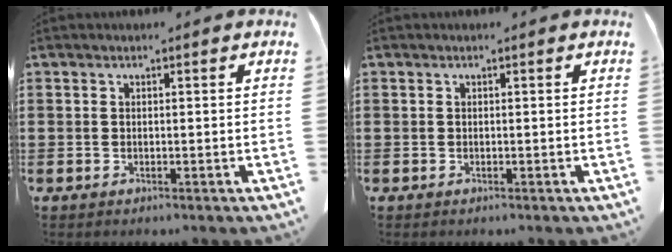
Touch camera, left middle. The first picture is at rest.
{"total": 0.0}